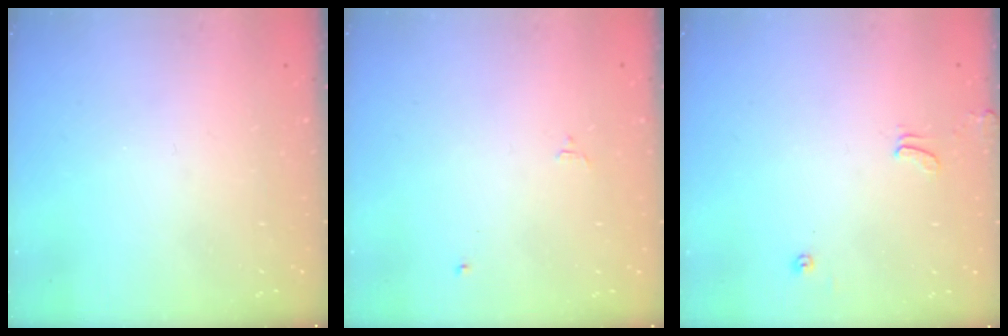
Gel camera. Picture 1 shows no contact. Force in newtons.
{"total": 1.6, "press": 1.6, "slide": 0.3}
{"total": 1.3, "press": 1.2, "slide": 0.4}